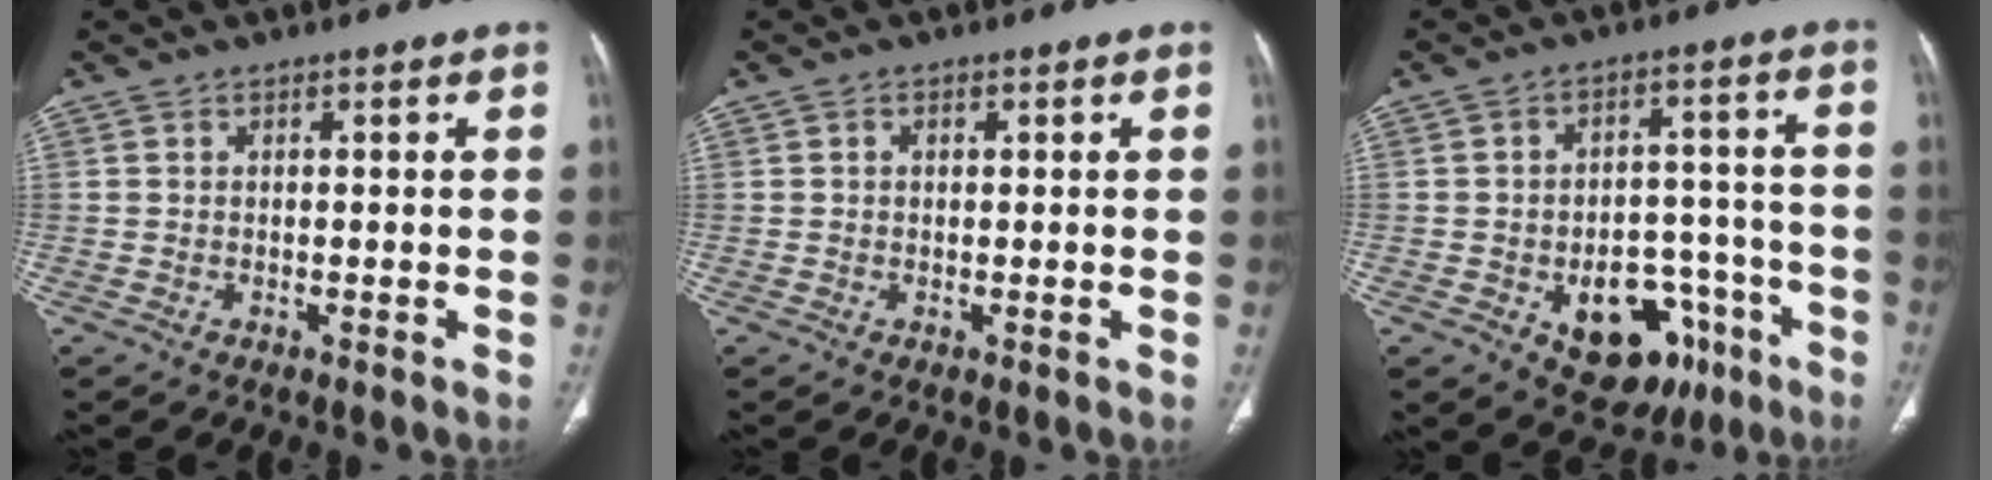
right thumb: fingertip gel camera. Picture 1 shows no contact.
{"total": 1.0, "force": [0.3, 0.7, 0.6], "torque": [-0.008, 0.001, 0.004]}
{"total": 15.1, "force": [-6.8, 9.9, 9.1], "torque": [-0.080, 0.049, -0.083]}